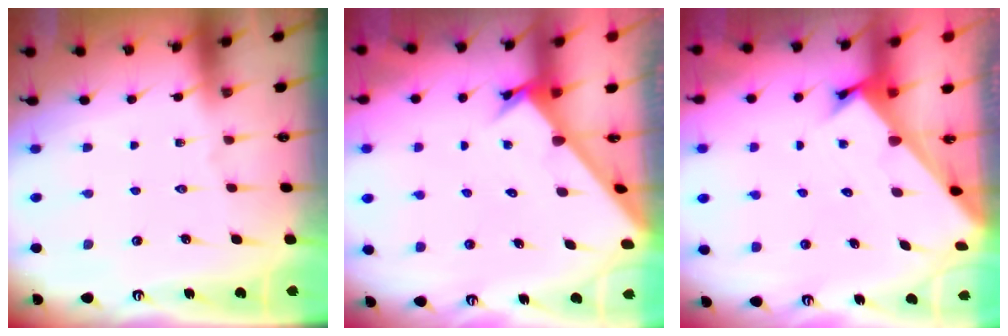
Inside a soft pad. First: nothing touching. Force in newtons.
{"total": 2.6, "press": 2.6, "slide": 0.3}
{"total": 3.5, "press": 3.5, "slide": 0.4}